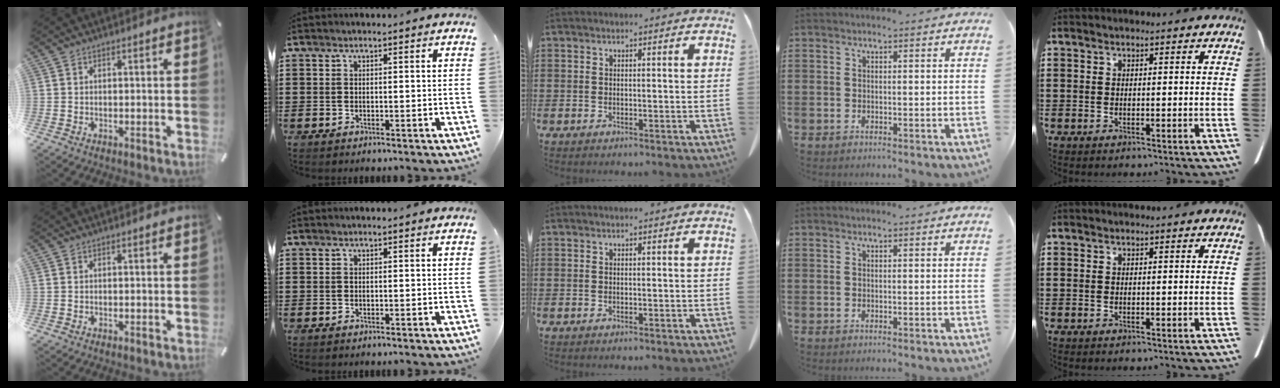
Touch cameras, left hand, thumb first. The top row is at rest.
{}